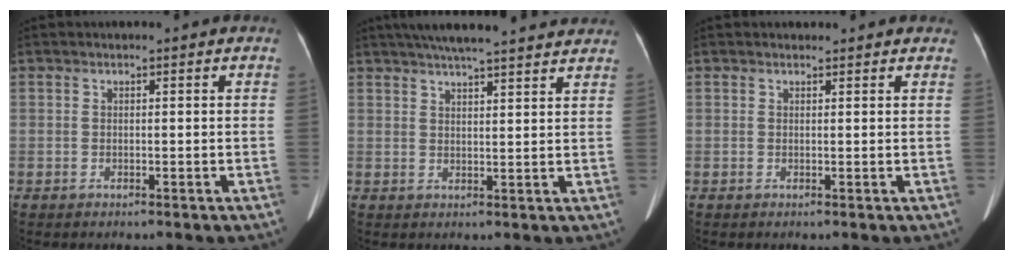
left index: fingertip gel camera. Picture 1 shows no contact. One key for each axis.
{"total": 16.2, "fx": 14.2, "fy": 1.7, "fz": 7.5, "tx": -0.116, "ty": 0.040, "tz": 0.187}
{"total": 2.4, "fx": 2.2, "fy": 0.9, "fz": 0.4, "tx": -0.005, "ty": 0.014, "tz": 0.017}